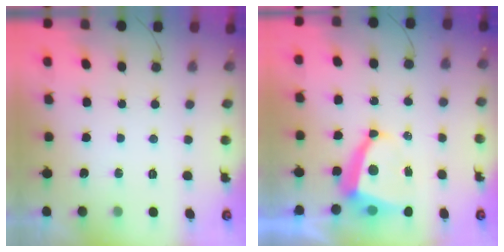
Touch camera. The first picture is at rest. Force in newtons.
{"total": 8.6, "press": 8.5, "slide": 0.9}